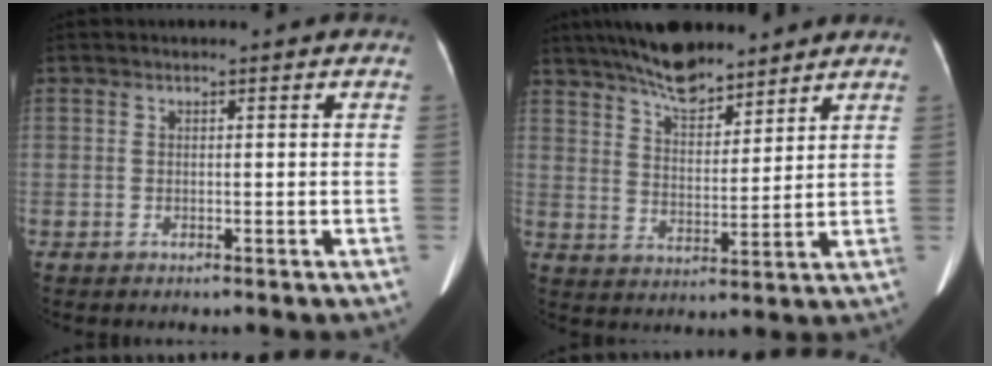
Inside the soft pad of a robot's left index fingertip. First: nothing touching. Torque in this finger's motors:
{"motor_torque": [1.02, -1.12, 0.11, 0.03]}